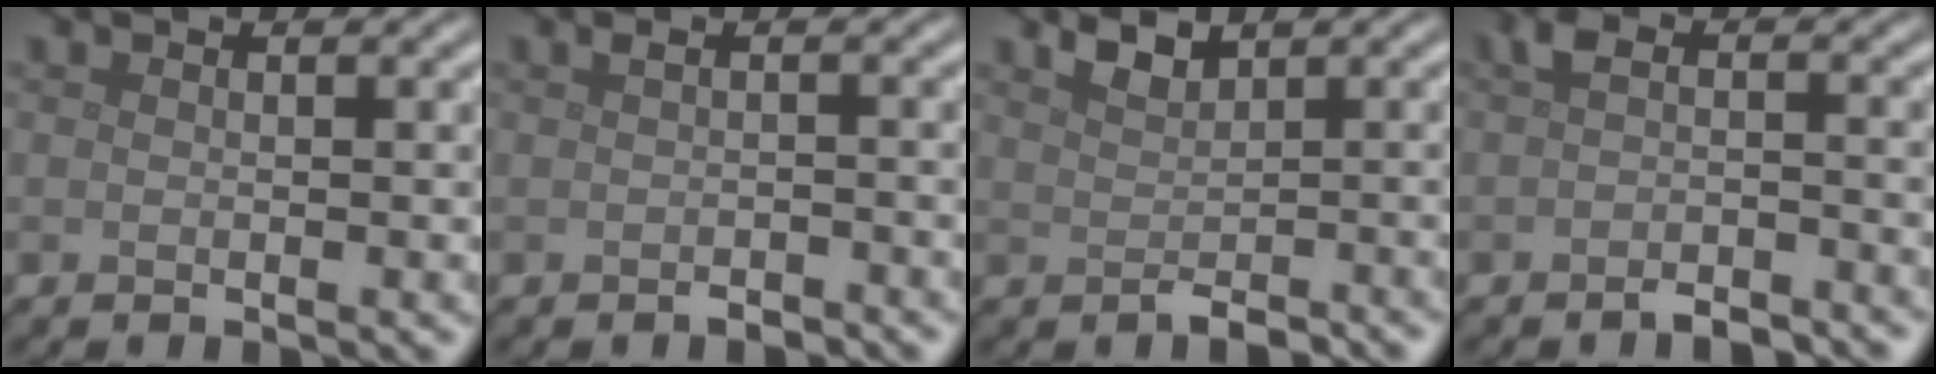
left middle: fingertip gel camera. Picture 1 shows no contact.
{"total": 1.0, "force": [-0.6, 0.3, 0.7], "torque": [-0.015, -0.004, -0.009]}
{"total": 1.7, "force": [0.7, 0.9, 1.3], "torque": [-0.021, -0.002, 0.017]}
{"total": 2.8, "force": [-1.6, 1.2, 2.0], "torque": [-0.036, -0.003, -0.032]}